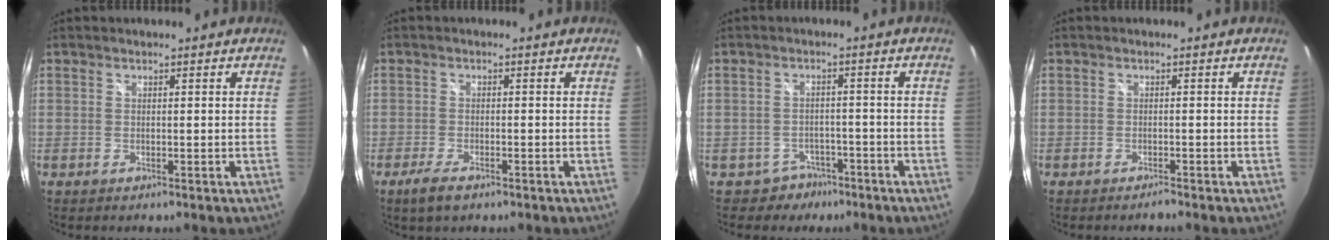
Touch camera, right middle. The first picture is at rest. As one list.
[{"total": 4.2, "force": [-2.8, 1.3, 2.7], "torque": [-0.067, -0.011, -0.053]}, {"total": 4.8, "force": [-3.2, 3.5, 0.0], "torque": [-0.007, 0.021, -0.043]}, {"total": 1.1, "force": [-1.0, 0.0, 0.3], "torque": [-0.007, -0.004, -0.020]}]